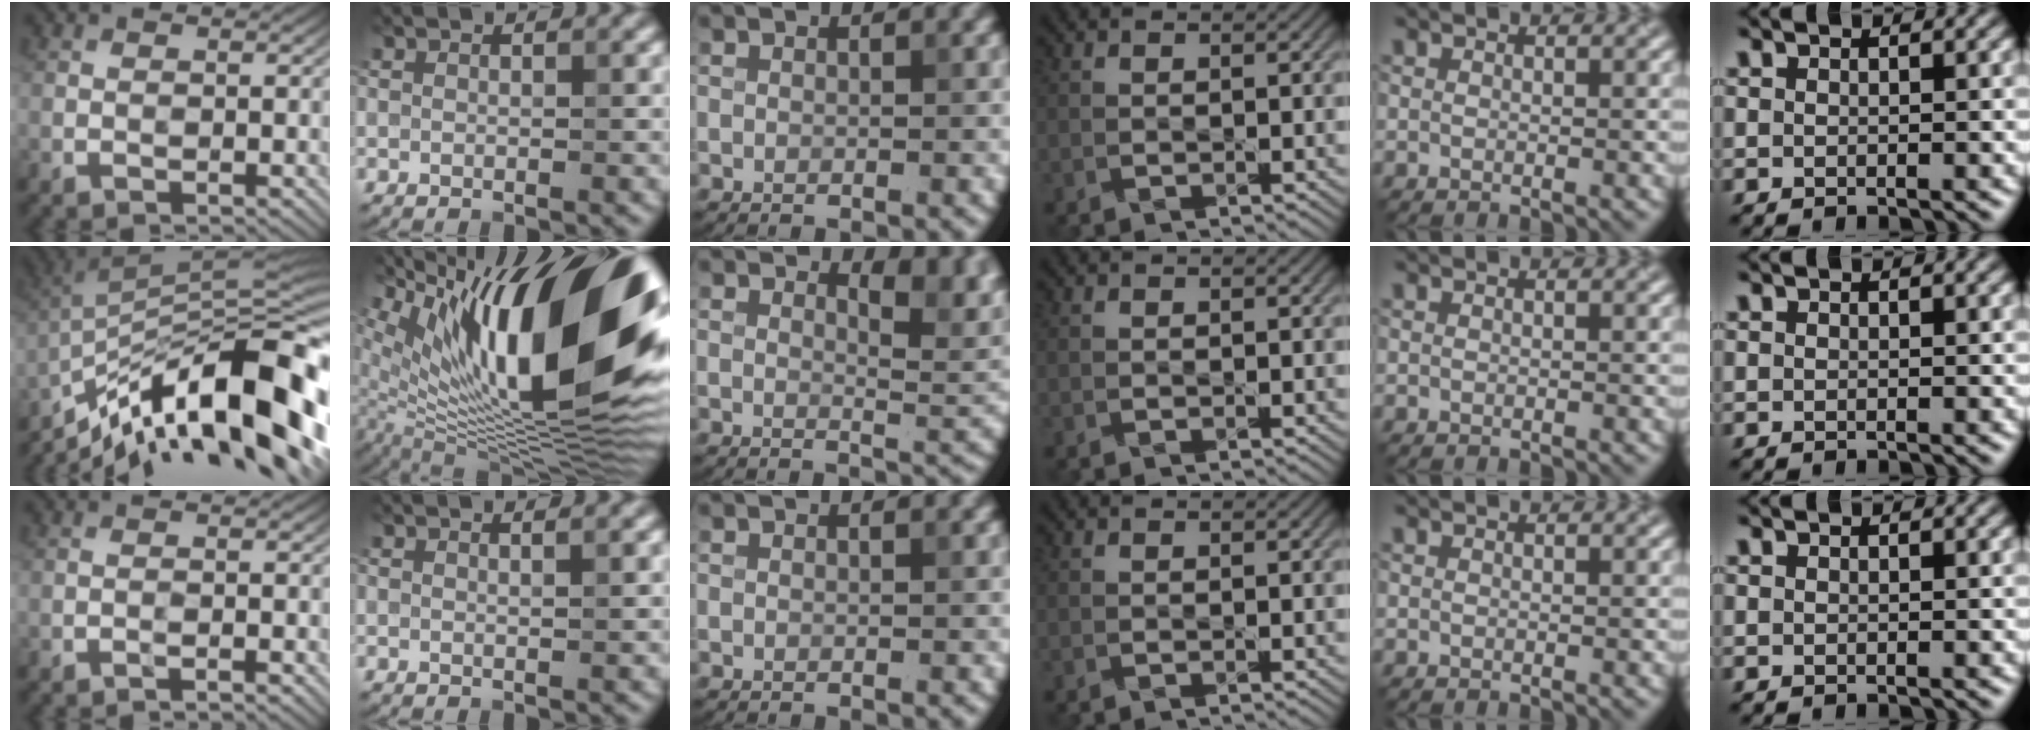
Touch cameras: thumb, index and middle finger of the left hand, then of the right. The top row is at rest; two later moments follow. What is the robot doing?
{"motion": "dispense", "object": "syringe"}